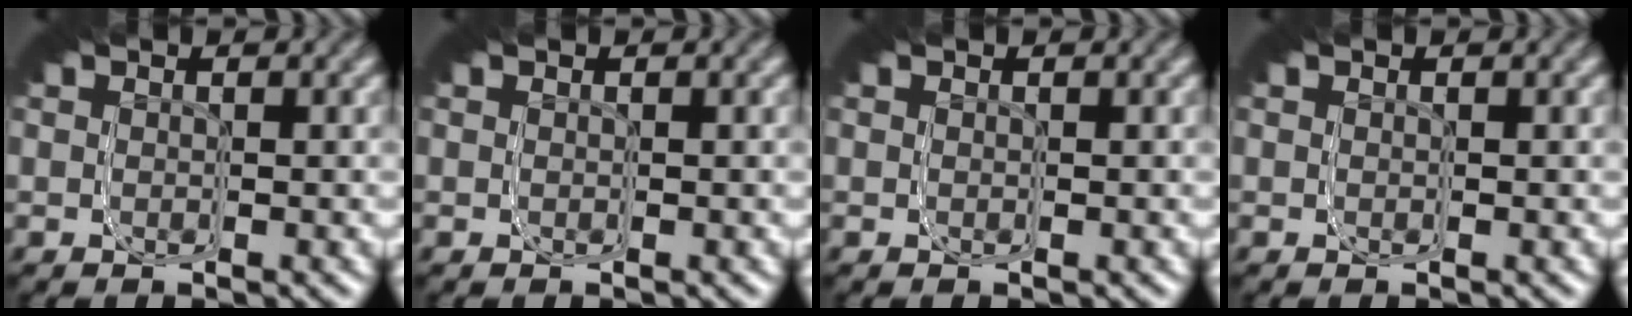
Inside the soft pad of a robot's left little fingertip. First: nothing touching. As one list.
[{"total": 0.0}, {"total": 0.0}, {"total": 0.0}]